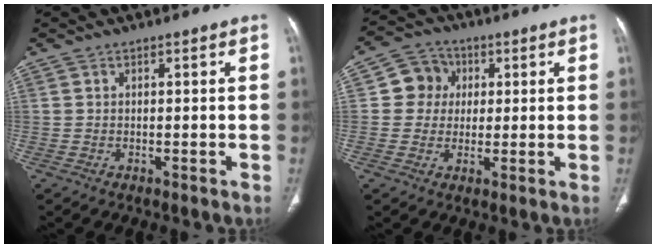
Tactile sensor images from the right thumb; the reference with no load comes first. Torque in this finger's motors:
{"motor_torque": [-0.16, -0.22, 0.32, -0.13, -0.01]}